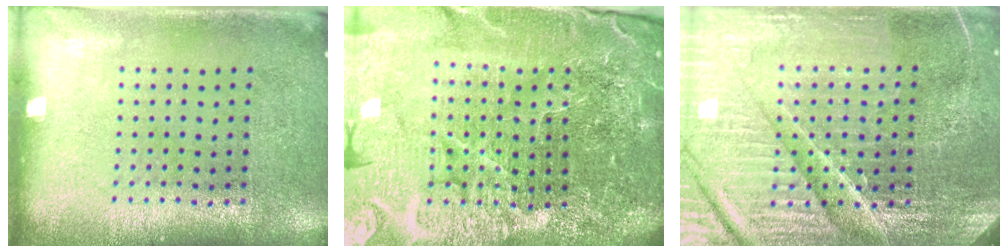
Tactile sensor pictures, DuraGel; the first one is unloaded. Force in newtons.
{"total": 6.7, "press": 5.8, "slide": 3.3}
{"total": 5.7, "press": 5.2, "slide": 2.3}